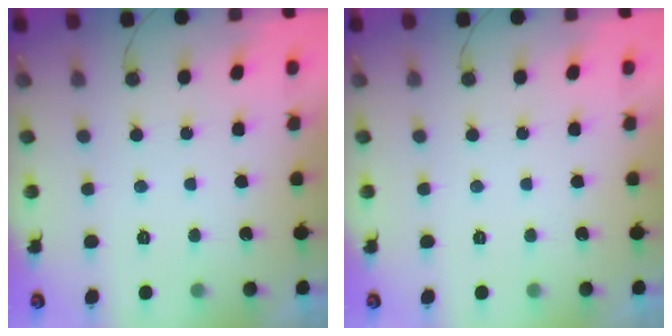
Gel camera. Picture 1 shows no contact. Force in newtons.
{"total": 0.0}